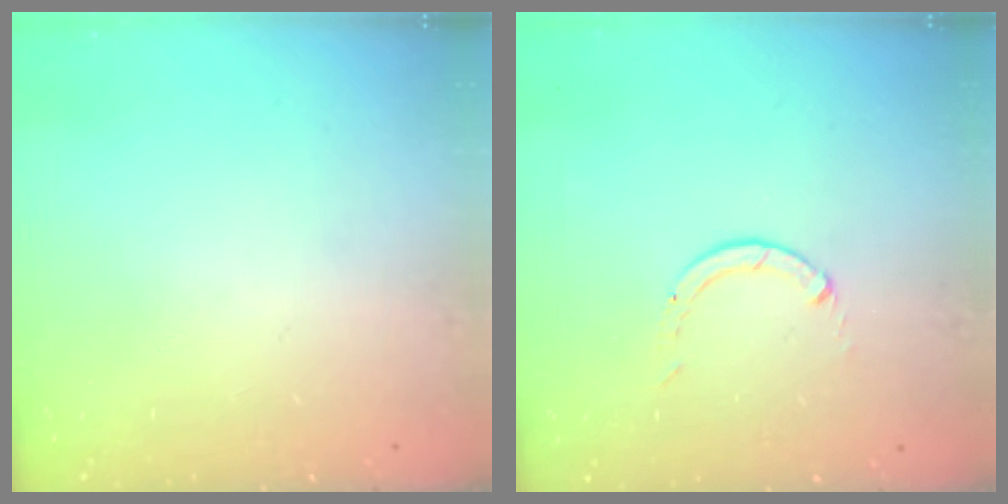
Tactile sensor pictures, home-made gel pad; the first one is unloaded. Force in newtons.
{"total": 0.0}